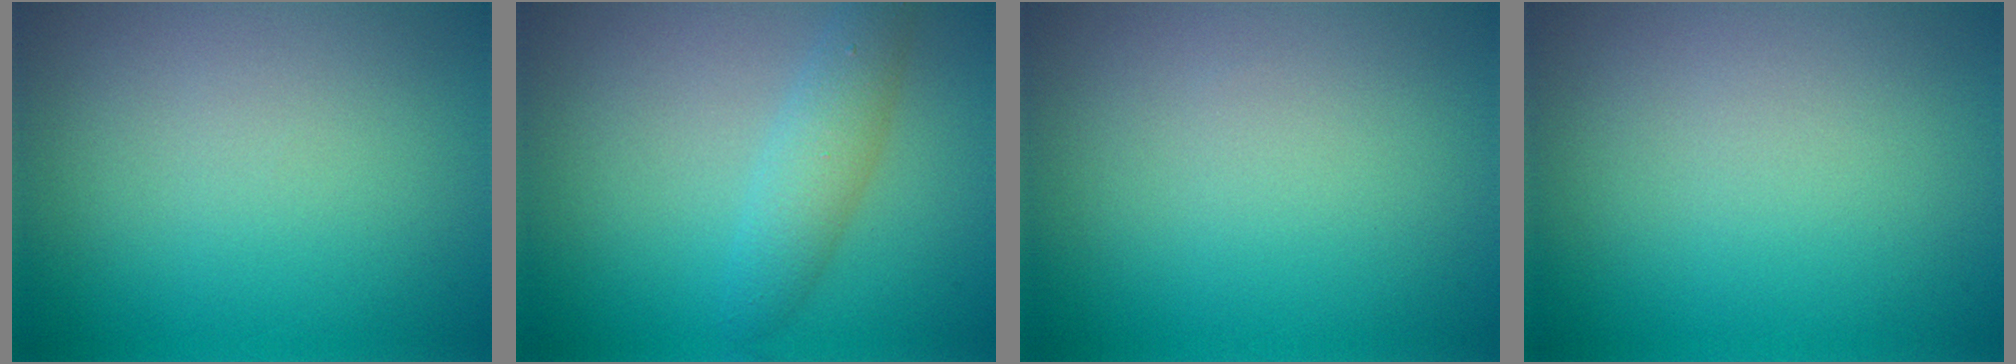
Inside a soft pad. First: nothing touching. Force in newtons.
{"total": 2.7, "press": 2.7, "slide": 0.2}
{"total": 0.0}
{"total": 0.0}